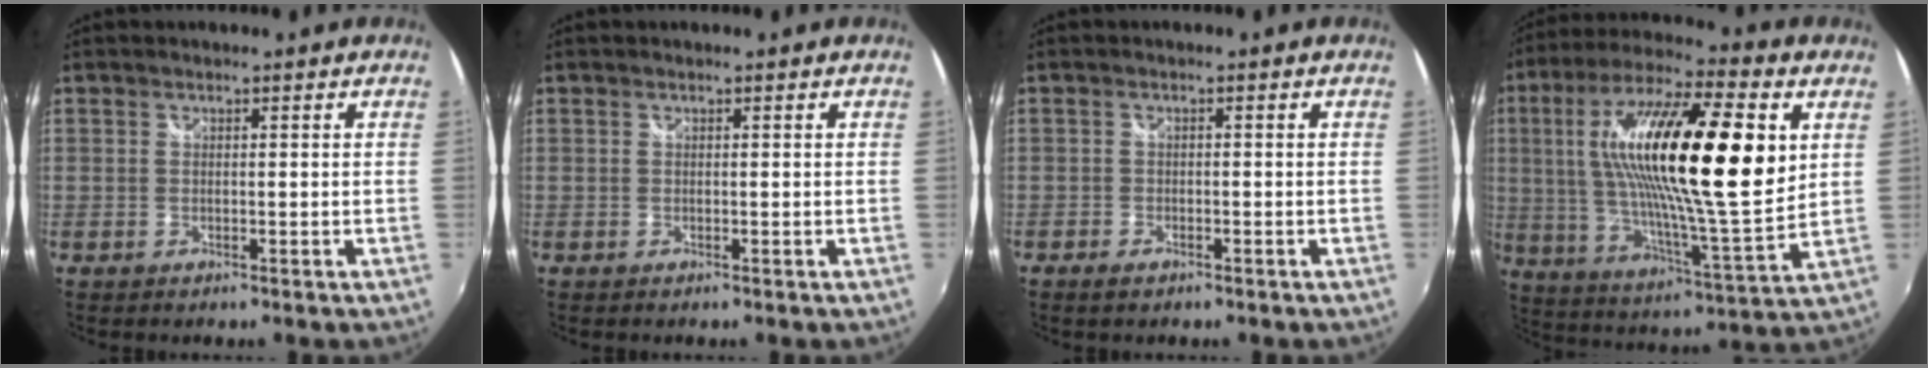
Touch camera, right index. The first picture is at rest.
{"total": 0.0}
{"total": 2.0, "force": [-1.4, 1.1, 0.8], "torque": [-0.022, -0.003, -0.027]}
{"total": 26.3, "force": [6.5, 6.0, 24.8], "torque": [-0.440, 0.013, 0.105]}